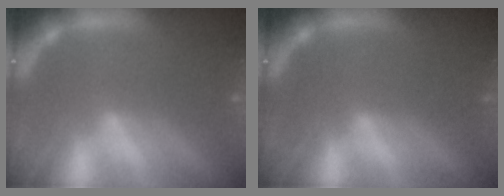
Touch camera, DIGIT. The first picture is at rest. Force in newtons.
{"total": 0.0}